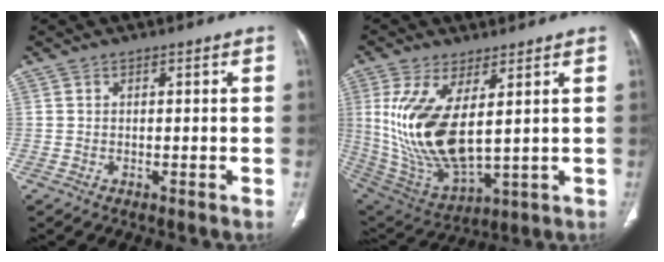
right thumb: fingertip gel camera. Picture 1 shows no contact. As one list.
[{"total": 17.5, "force": [3.4, 7.6, 15.4], "torque": [-0.317, -0.027, 0.090]}]